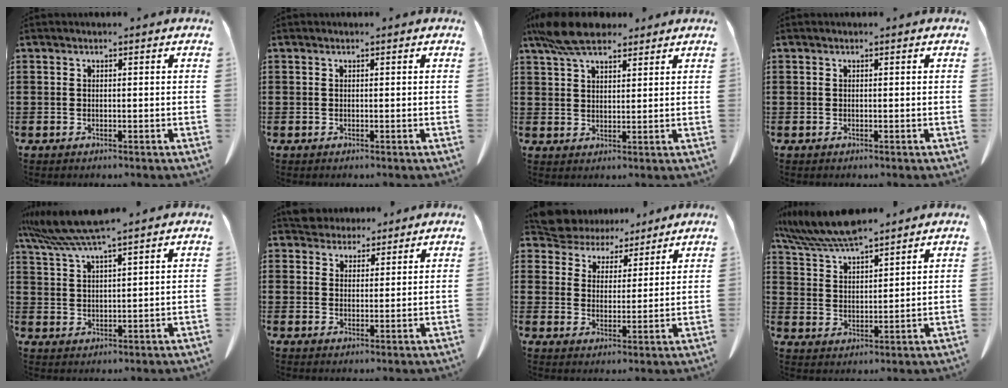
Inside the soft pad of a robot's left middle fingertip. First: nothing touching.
{"total": 0.0}
{"total": 7.9, "force": [6.2, 2.5, 4.1], "torque": [-0.097, -0.006, 0.119]}
{"total": 0.0}
{"total": 6.9, "force": [5.8, -0.2, 3.8], "torque": [-0.090, -0.020, 0.106]}
{"total": 3.8, "force": [3.6, 1.3, 0.0], "torque": [-0.004, -0.008, 0.070]}
{"total": 6.2, "force": [5.8, 2.2, 0.0], "torque": [-0.037, -0.032, 0.108]}
{"total": 8.1, "force": [7.2, 1.2, 3.5], "torque": [-0.092, -0.027, 0.132]}